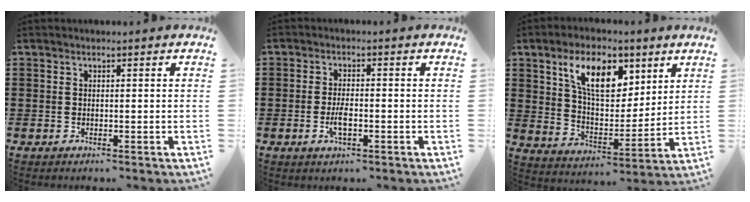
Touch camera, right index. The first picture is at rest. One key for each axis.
{"total": 3.6, "fx": -1.0, "fy": 1.2, "fz": 3.2, "tx": -0.065, "ty": -0.001, "tz": -0.019}
{"total": 10.4, "fx": 5.7, "fy": 5.4, "fz": 6.8, "tx": -0.136, "ty": -0.001, "tz": 0.098}